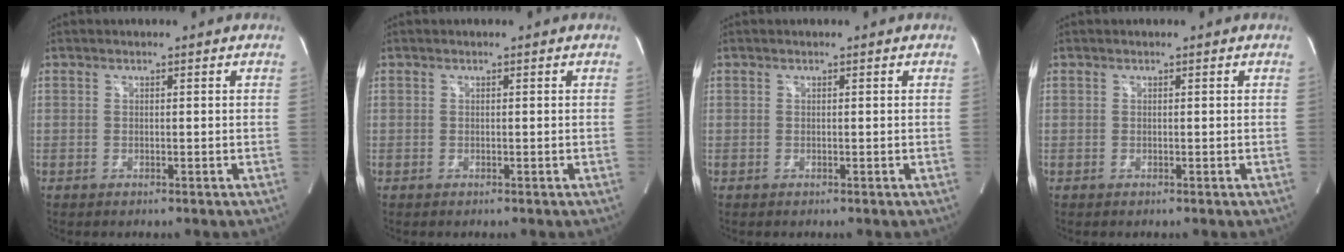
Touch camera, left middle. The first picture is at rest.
{"total": 0.0}
{"total": 0.0}
{"total": 0.0}